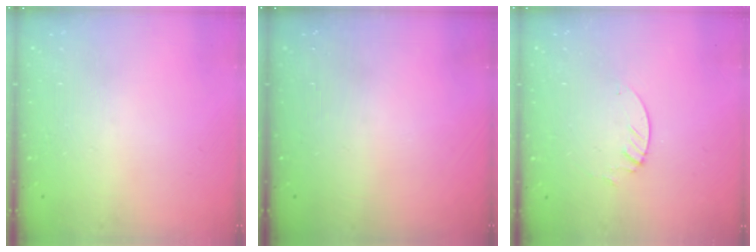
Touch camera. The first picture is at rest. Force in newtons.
{"total": 0.0}
{"total": 1.3, "press": 1.3, "slide": 0.1}